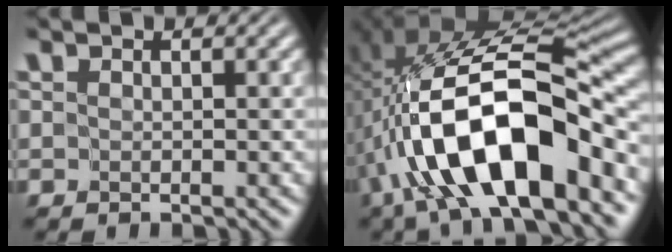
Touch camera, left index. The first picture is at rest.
{"total": 13.7, "force": [-5.0, 5.0, 11.7], "torque": [-0.201, 0.016, -0.085]}